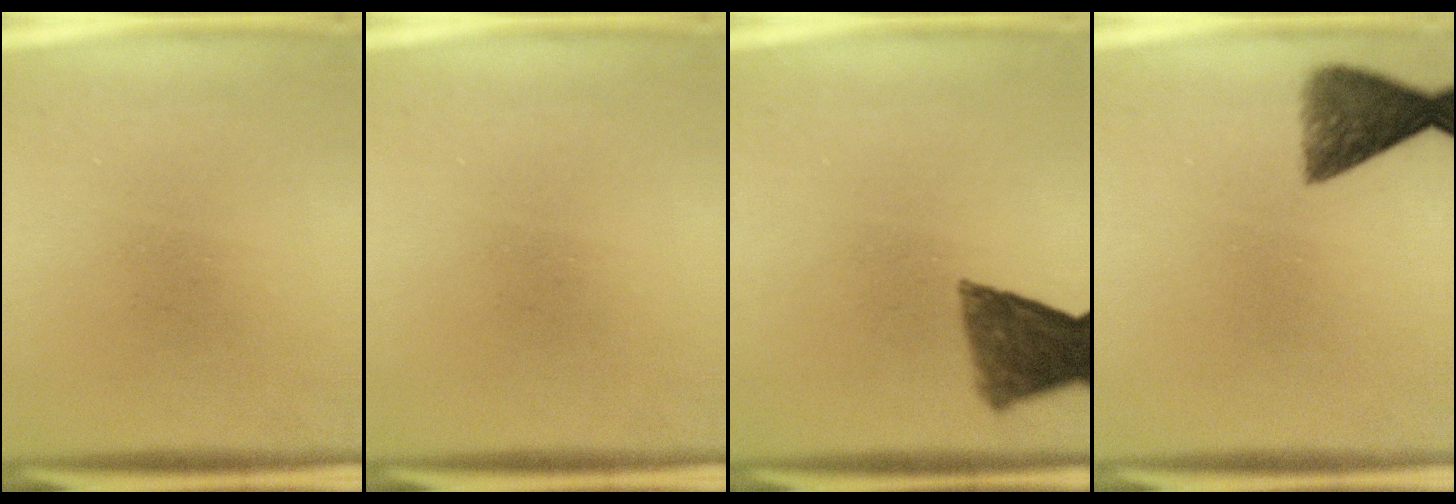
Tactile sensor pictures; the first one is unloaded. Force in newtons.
{"total": 0.0}
{"total": 9.2}
{"total": 6.5}